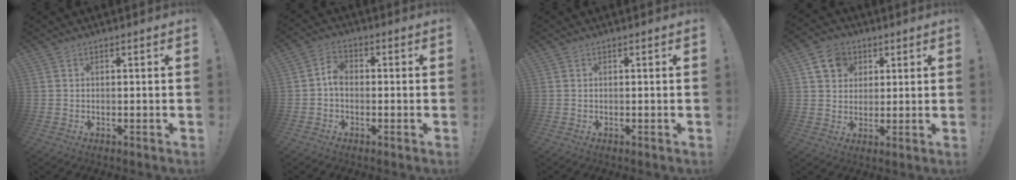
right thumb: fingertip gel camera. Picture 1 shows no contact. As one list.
[{"total": 4.3, "force": [-1.0, 2.9, 3.0], "torque": [-0.049, 0.012, -0.018]}, {"total": 0.0}, {"total": 9.5, "force": [4.1, 7.9, 3.4], "torque": [-0.050, -0.013, 0.083]}]